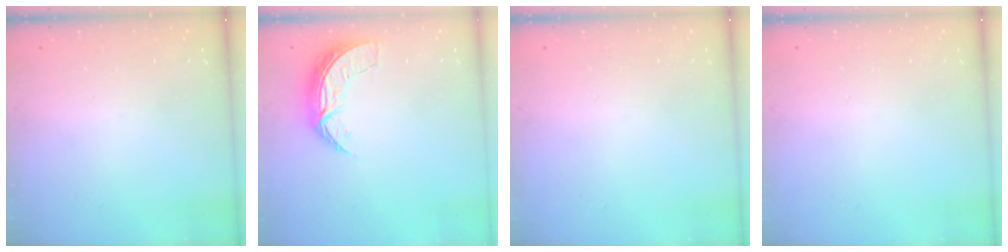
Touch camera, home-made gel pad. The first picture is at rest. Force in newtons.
{"total": 7.3, "press": 7.3, "slide": 0.4}
{"total": 0.0}
{"total": 0.0}